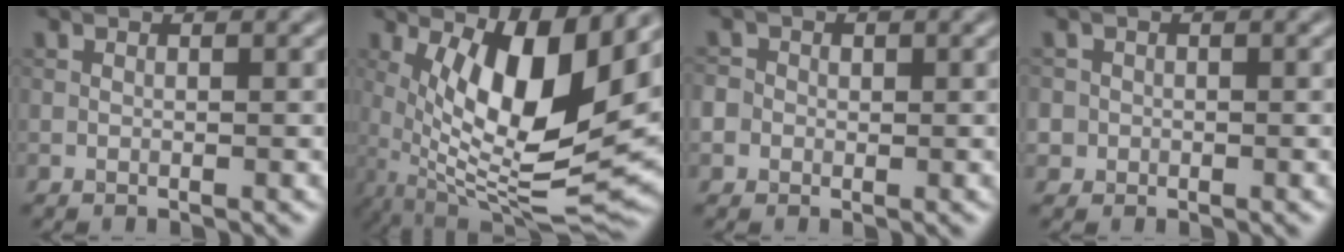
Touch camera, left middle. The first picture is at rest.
{"total": 12.1, "force": [2.5, 3.7, 11.3], "torque": [-0.199, -0.020, 0.050]}
{"total": 3.0, "force": [0.3, 2.7, 1.1], "torque": [-0.003, 0.019, -0.022]}
{"total": 1.5, "force": [-0.2, 1.5, 0.1], "torque": [0.009, 0.001, -0.005]}